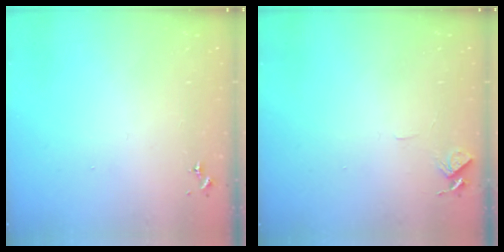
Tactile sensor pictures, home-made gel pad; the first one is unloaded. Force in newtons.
{"total": 4.6, "press": 4.5, "slide": 0.4}